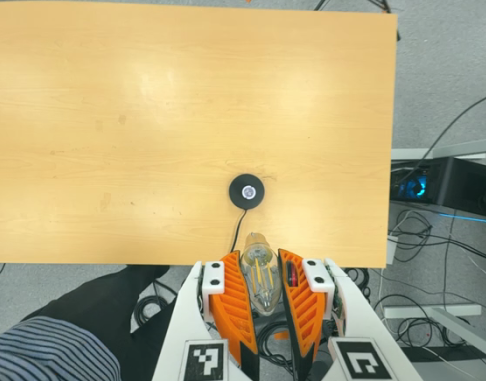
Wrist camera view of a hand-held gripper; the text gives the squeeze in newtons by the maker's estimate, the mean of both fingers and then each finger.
{"total": 20.3, "left": 24.7, "right": 15.8}